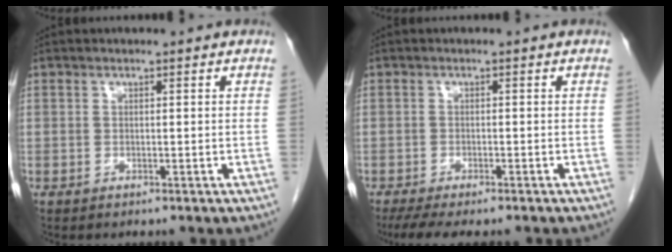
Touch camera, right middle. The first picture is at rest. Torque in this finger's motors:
{"motor_torque": [0.67, -0.52, 0.07, 0.05]}